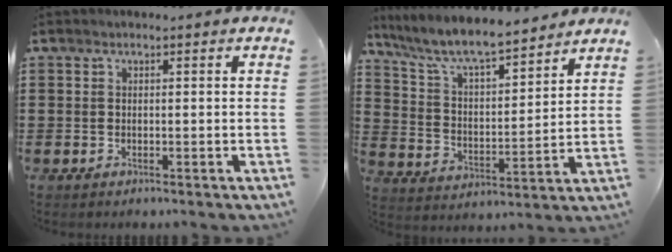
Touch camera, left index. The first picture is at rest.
{"total": 8.1, "force": [7.2, 1.0, 3.6], "torque": [-0.098, -0.041, 0.122]}